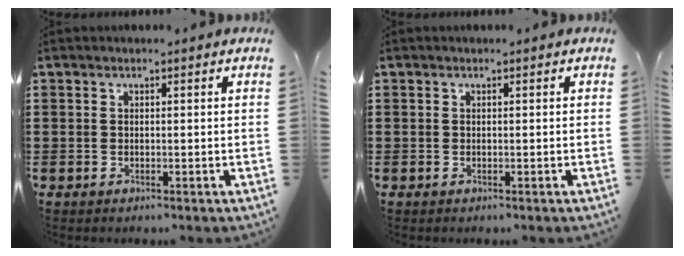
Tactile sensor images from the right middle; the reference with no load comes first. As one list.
[{"total": 0.0}]